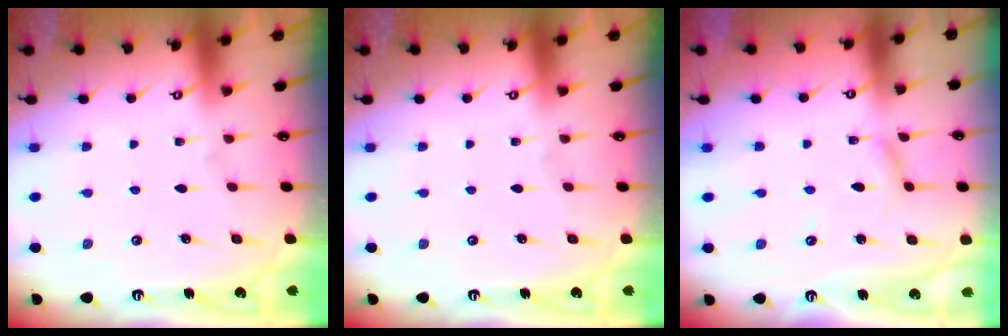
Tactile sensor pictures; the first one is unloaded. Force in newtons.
{"total": 0.0}
{"total": 2.9, "press": 2.9, "slide": 0.2}